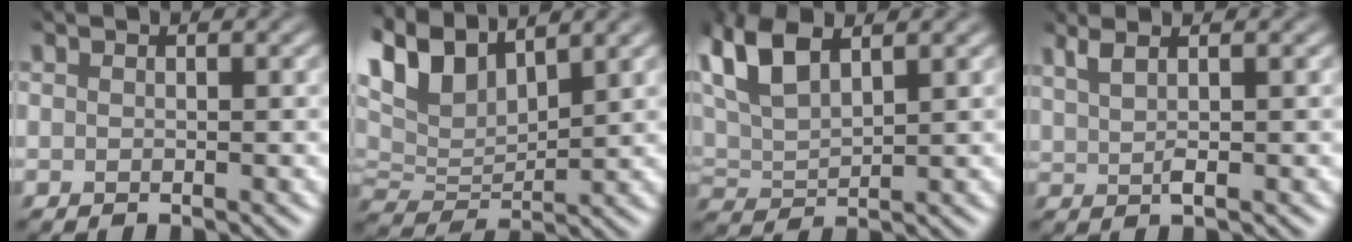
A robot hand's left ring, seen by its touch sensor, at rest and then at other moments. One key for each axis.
{"total": 7.3, "fx": 4.5, "fy": 3.1, "fz": 4.8, "tx": -0.119, "ty": 0.014, "tz": 0.085}
{"total": 7.4, "fx": 4.5, "fy": 2.9, "fz": 5.0, "tx": -0.125, "ty": 0.026, "tz": 0.086}
{"total": 2.1, "fx": 1.3, "fy": 0.0, "fz": 1.7, "tx": -0.032, "ty": 0.001, "tz": 0.035}